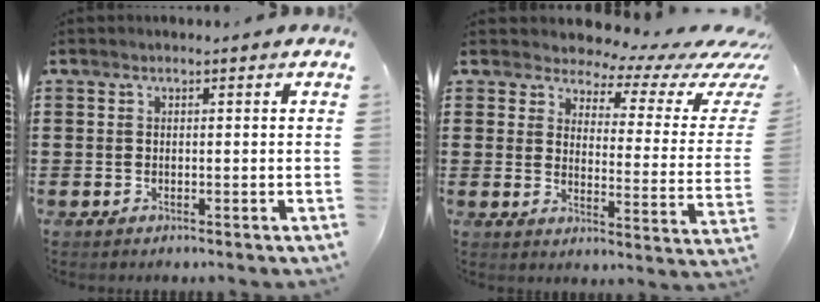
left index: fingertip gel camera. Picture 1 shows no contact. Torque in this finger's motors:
{"motor_torque": [2.14, 0.00, 0.45, 0.02]}